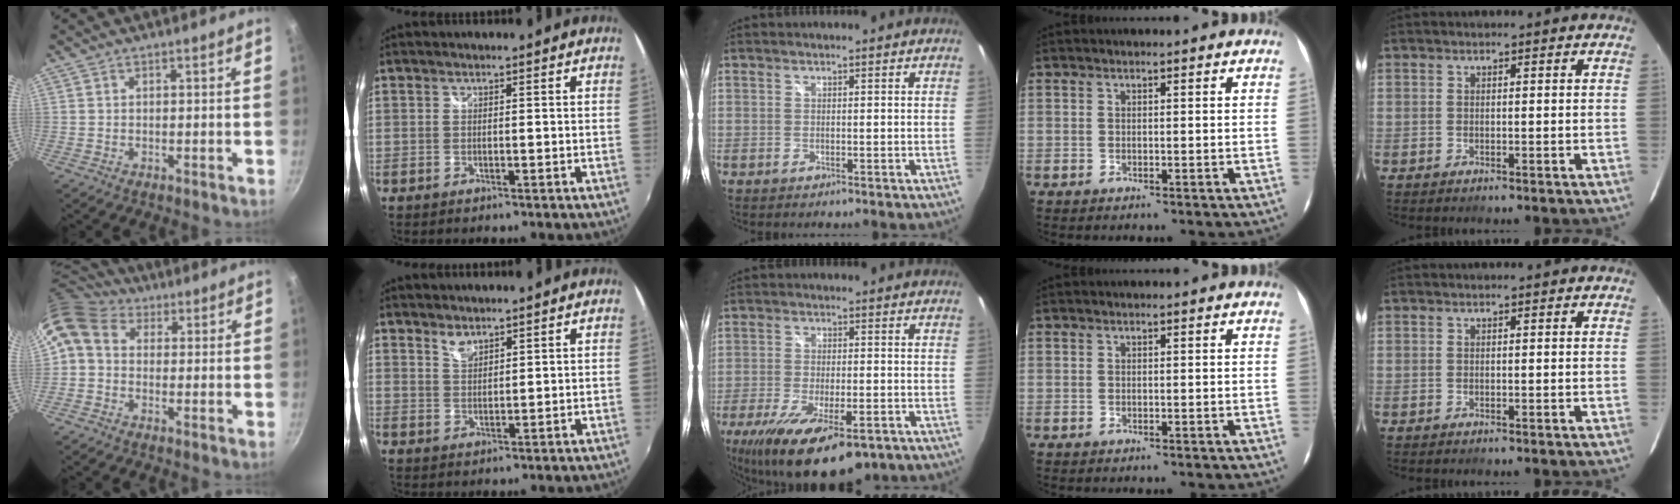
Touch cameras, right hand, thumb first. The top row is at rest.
{"thumb": {"total": 8.7, "force": [2.2, 6.9, 4.8], "torque": [-0.089, 0.018, 0.019]}, "index": {"total": 2.6, "force": [2.1, 1.1, 1.0], "torque": [-0.016, 0.000, 0.038]}, "middle": {"total": 19.3, "force": [-12.1, 6.7, 13.5], "torque": [-0.267, -0.063, -0.184]}}